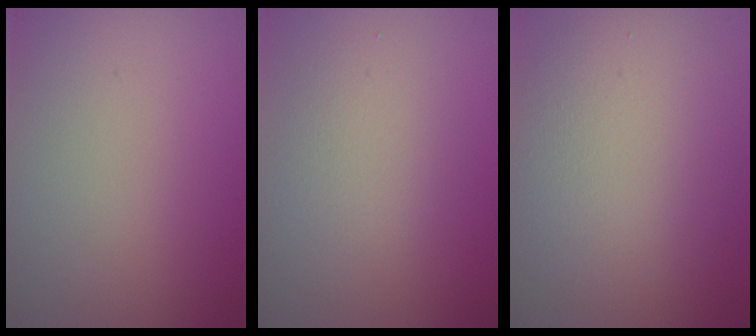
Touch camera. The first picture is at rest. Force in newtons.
{"total": 2.5, "press": 2.5, "slide": 0.2}
{"total": 5.8, "press": 5.8, "slide": 0.3}